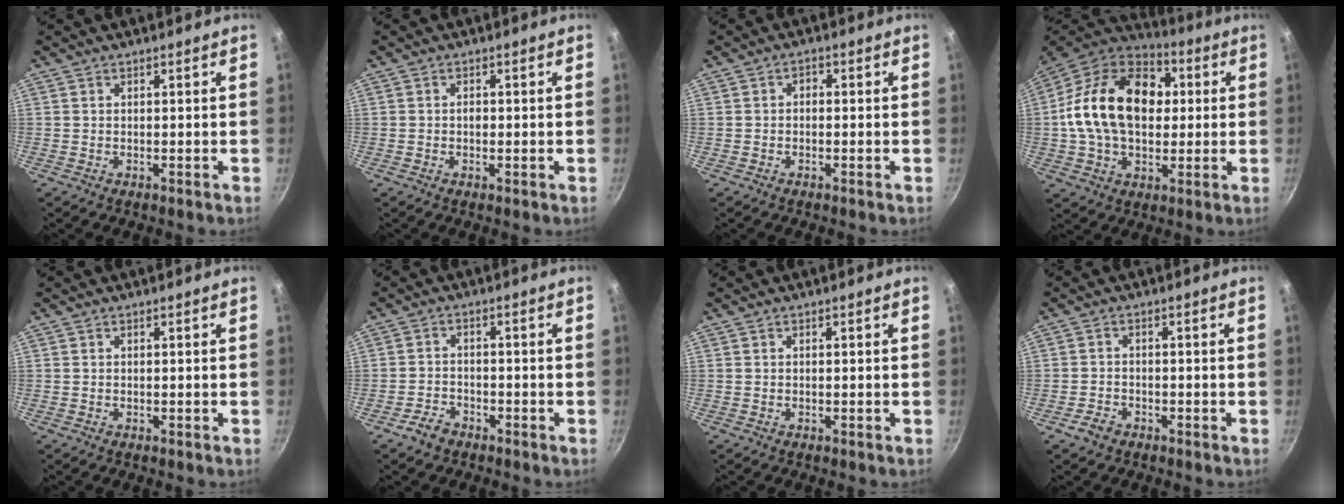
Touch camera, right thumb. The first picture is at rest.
{"total": 1.3, "force": [-0.2, 0.8, 1.0], "torque": [-0.015, 0.002, -0.005]}
{"total": 1.4, "force": [-0.5, 1.0, 0.8], "torque": [-0.014, 0.010, -0.011]}
{"total": 23.1, "force": [2.6, 15.9, 16.5], "torque": [-0.260, 0.030, 0.029]}
{"total": 0.0}
{"total": 3.8, "force": [-2.7, 2.2, 1.4], "torque": [-0.020, 0.031, -0.047]}
{"total": 0.0}
{"total": 2.8, "force": [-1.9, 1.8, 1.1], "torque": [-0.016, 0.022, -0.033]}